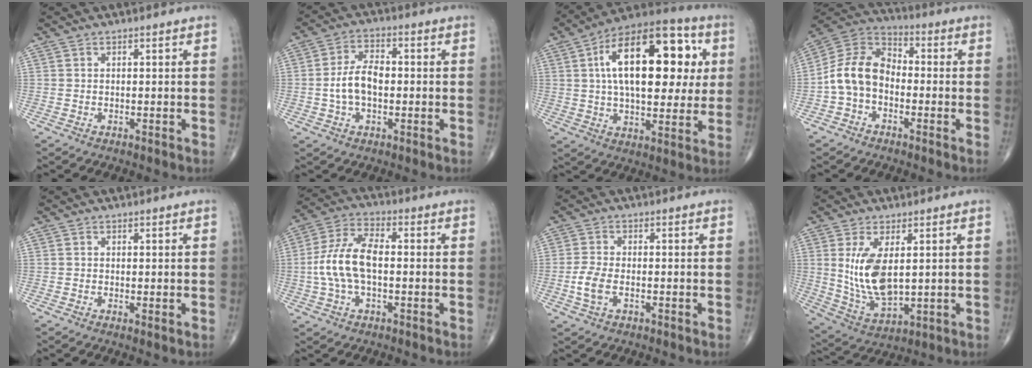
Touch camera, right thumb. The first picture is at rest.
{"total": 7.5, "force": [-0.7, 4.4, 6.1], "torque": [-0.115, 0.019, -0.017]}
{"total": 24.9, "force": [5.3, 12.5, 20.9], "torque": [-0.299, 0.013, 0.072]}
{"total": 10.9, "force": [-2.4, 7.9, 7.2], "torque": [-0.122, 0.039, -0.060]}
{"total": 0.8, "force": [-0.1, 0.2, 0.8], "torque": [-0.016, -0.004, -0.004]}
{"total": 11.1, "force": [-0.7, 5.6, 9.5], "torque": [-0.206, 0.030, -0.017]}
{"total": 4.6, "force": [-1.3, 2.4, 3.6], "torque": [-0.086, 0.006, -0.025]}
{"total": 11.2, "force": [2.0, 5.5, 9.6], "torque": [-0.181, -0.021, 0.053]}